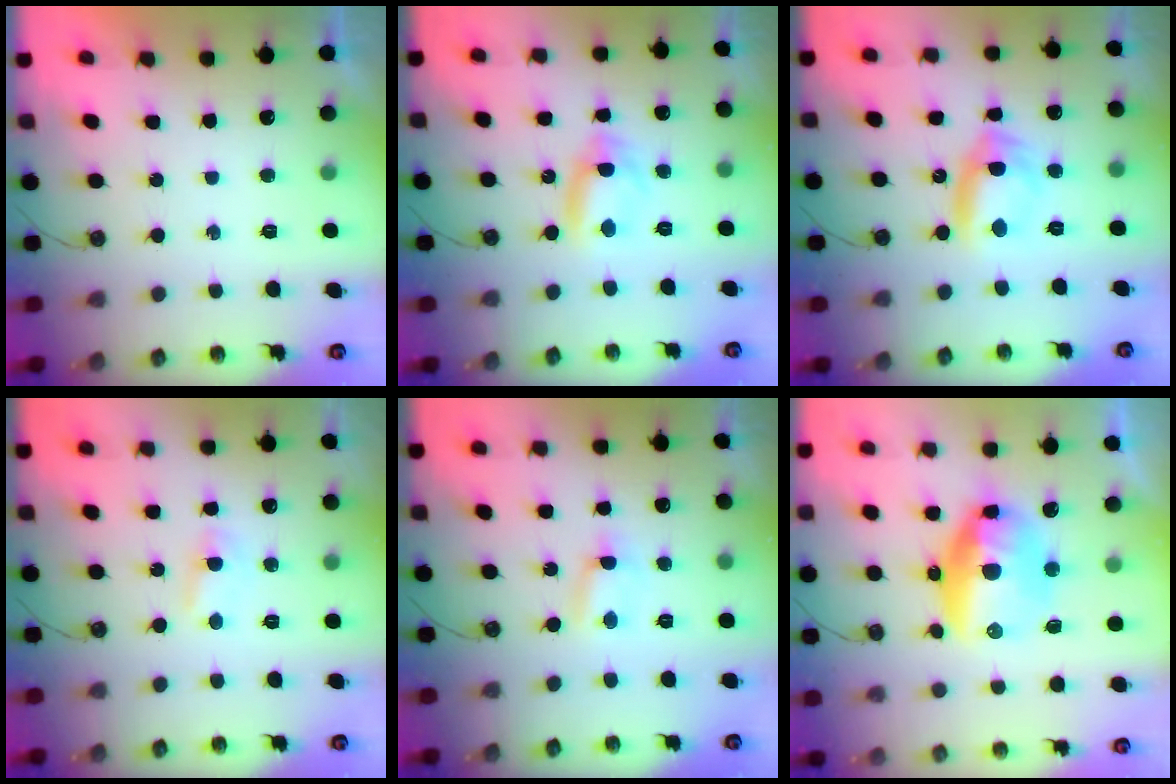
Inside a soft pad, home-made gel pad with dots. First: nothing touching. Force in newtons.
{"total": 7.6, "press": 6.9, "slide": 3.2}
{"total": 10.0, "press": 9.9, "slide": 1.3}
{"total": 2.5, "press": 2.5, "slide": 0.3}
{"total": 1.2, "press": 1.1, "slide": 0.6}
{"total": 18.1, "press": 16.0, "slide": 8.5}